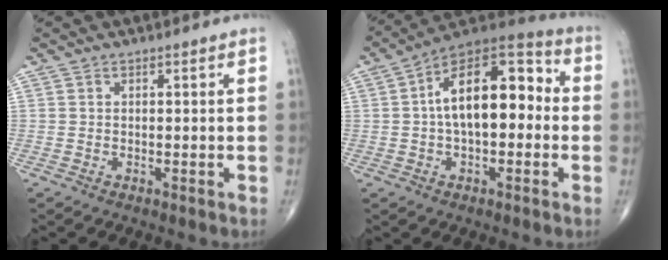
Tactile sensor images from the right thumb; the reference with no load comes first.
{"total": 17.5, "force": [1.0, 9.0, 15.0], "torque": [-0.215, 0.046, 0.003]}